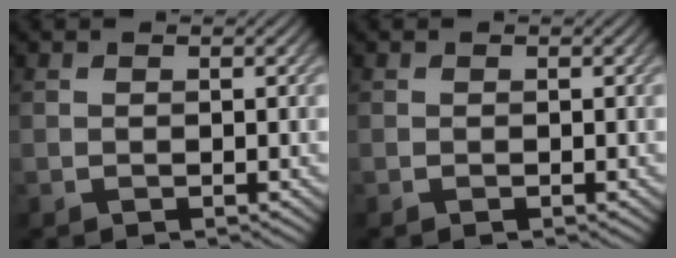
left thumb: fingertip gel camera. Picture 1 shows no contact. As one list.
[{"total": 0.0}]